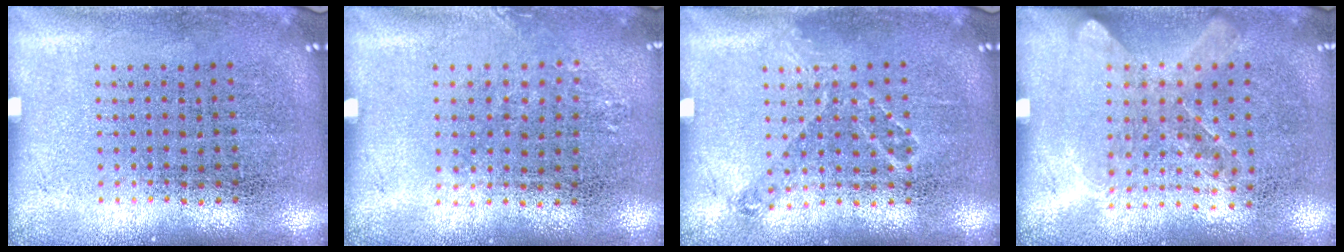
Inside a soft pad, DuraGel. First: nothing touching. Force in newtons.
{"total": 0.8, "press": 0.7, "slide": 0.3}
{"total": 0.8, "press": 0.8, "slide": 0.3}
{"total": 1.2, "press": 1.0, "slide": 0.7}